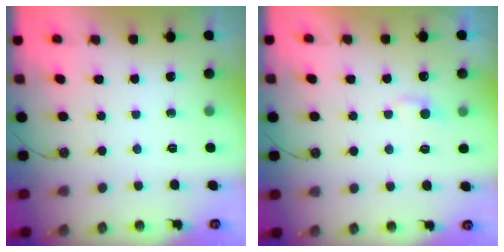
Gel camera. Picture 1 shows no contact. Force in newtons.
{"total": 1.8, "press": 1.7, "slide": 0.5}